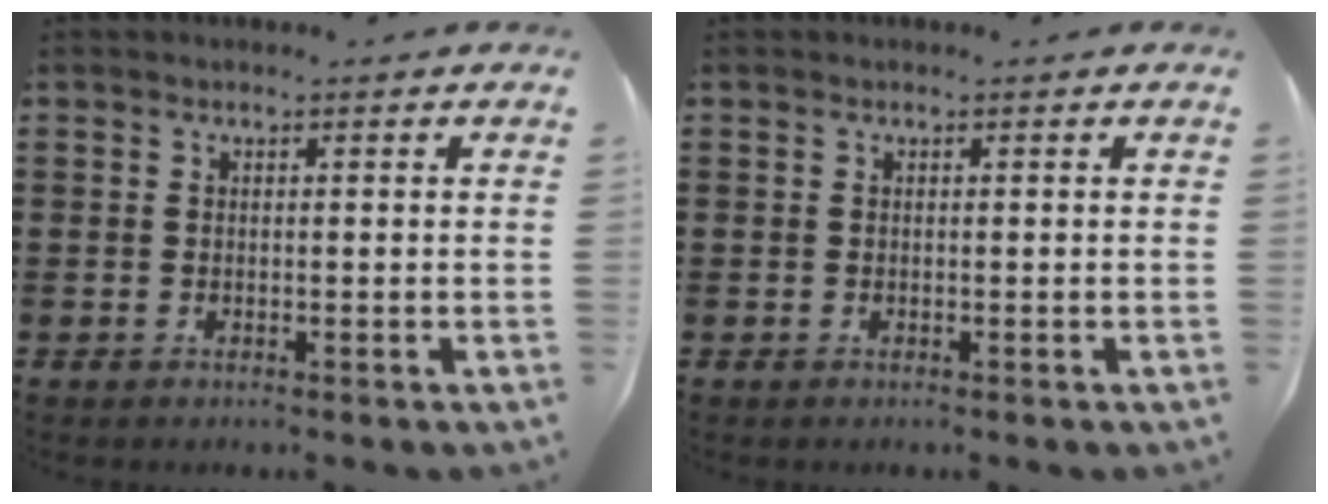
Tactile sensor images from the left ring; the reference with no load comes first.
{"total": 0.0}